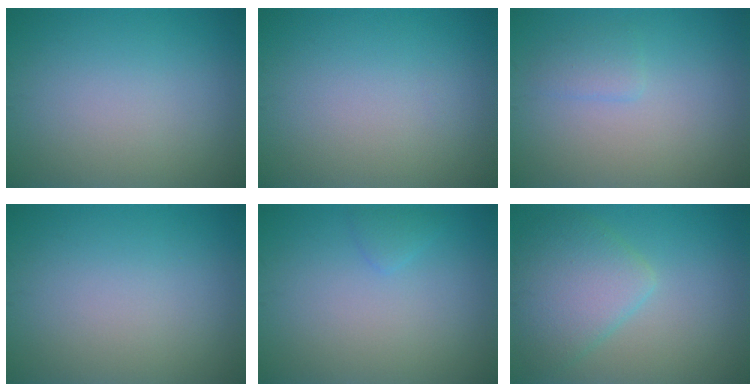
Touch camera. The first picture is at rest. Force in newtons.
{"total": 0.0}
{"total": 1.3, "press": 1.3, "slide": 0.1}
{"total": 0.0}
{"total": 0.9, "press": 0.9, "slide": 0.1}
{"total": 4.9, "press": 4.9, "slide": 0.2}